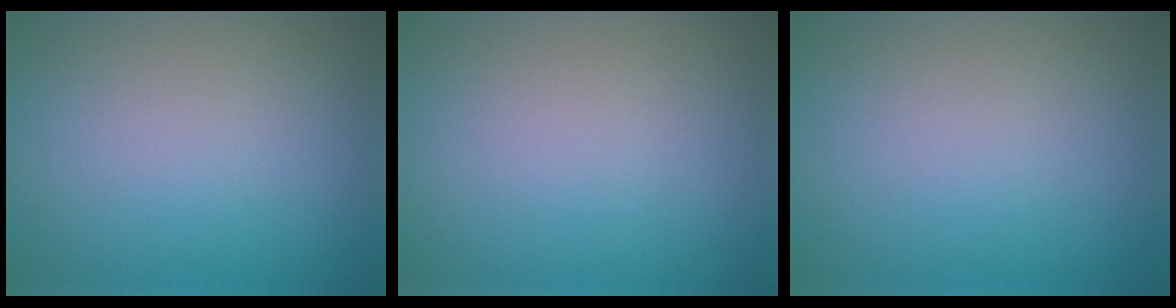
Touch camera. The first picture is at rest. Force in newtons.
{"total": 0.0}
{"total": 0.0}